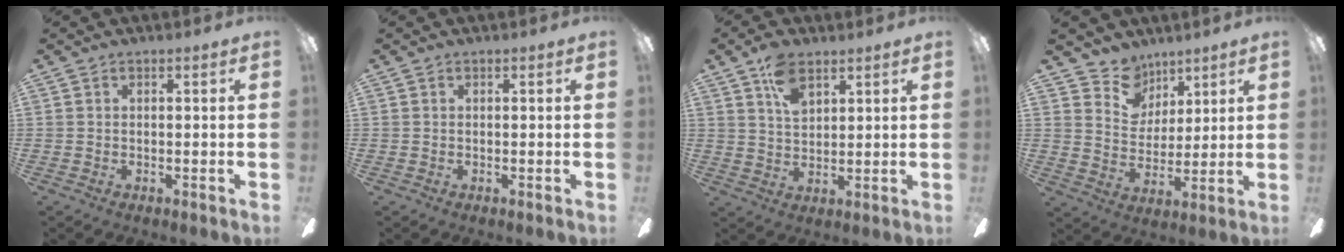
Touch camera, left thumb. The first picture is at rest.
{"total": 0.0}
{"total": 7.9, "force": [4.6, 4.3, 4.8], "torque": [-0.081, -0.008, 0.082]}
{"total": 9.2, "force": [7.0, 6.0, 0.7], "torque": [-0.022, -0.045, 0.134]}